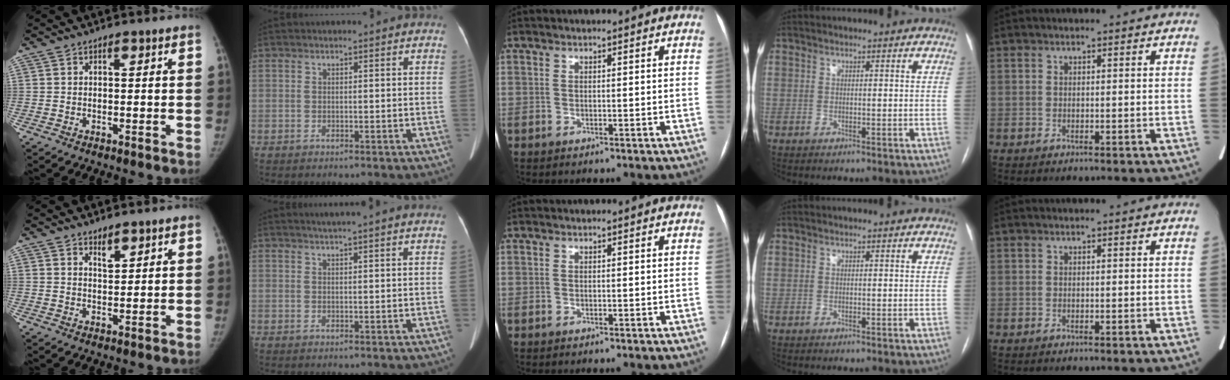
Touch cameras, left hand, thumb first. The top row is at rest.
{"thumb": {"total": 2.3, "force": [1.7, 0.9, 1.3], "torque": [-0.013, -0.016, 0.033]}, "index": {"total": 5.0, "force": [4.2, -0.8, 2.5], "torque": [-0.035, 0.019, 0.053]}}